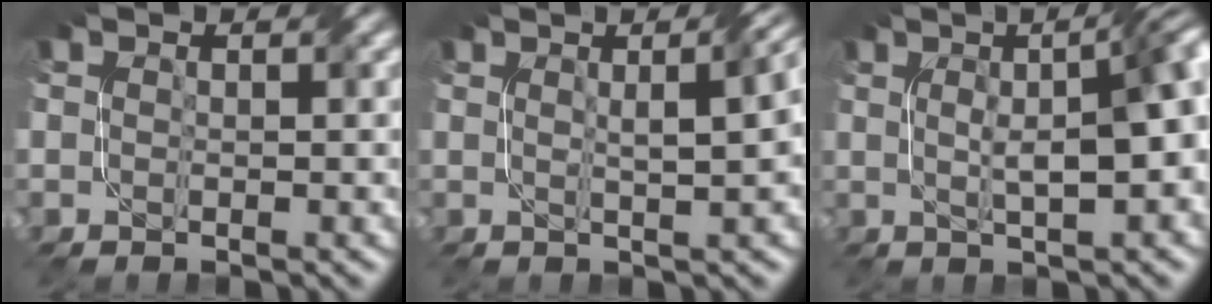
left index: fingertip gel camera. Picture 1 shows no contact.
{"total": 6.4, "force": [1.4, 2.2, 5.9], "torque": [-0.027, 0.031, 0.008]}
{"total": 9.0, "force": [1.3, 2.5, 8.6], "torque": [-0.089, 0.021, 0.011]}